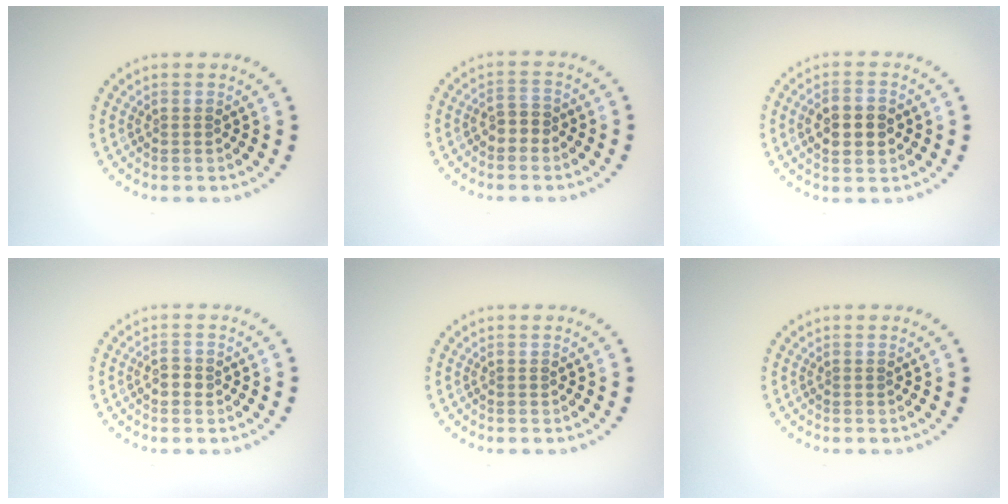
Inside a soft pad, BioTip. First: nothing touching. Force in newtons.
{"total": 1.6, "press": 1.5, "slide": 0.6}
{"total": 4.2, "press": 4.2, "slide": 0.2}
{"total": 1.3, "press": 1.3, "slide": 0.1}
{"total": 0.0}
{"total": 0.0}